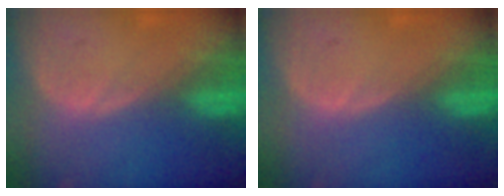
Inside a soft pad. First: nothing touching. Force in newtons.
{"total": 0.0}